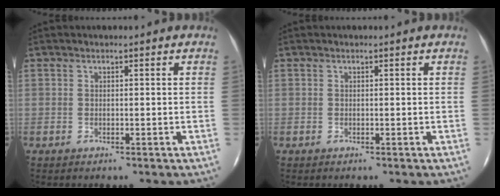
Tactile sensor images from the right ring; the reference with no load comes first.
{"total": 0.0}